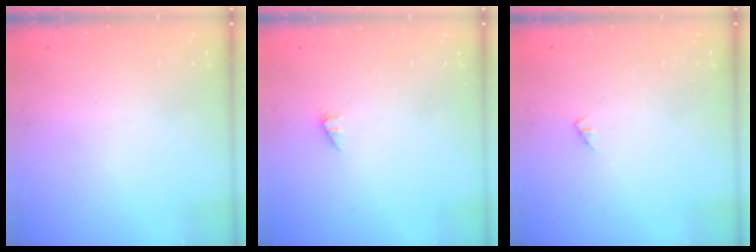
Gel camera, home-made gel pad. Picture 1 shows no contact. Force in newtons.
{"total": 0.7, "press": 0.7, "slide": 0.2}
{"total": 1.2, "press": 1.2, "slide": 0.2}